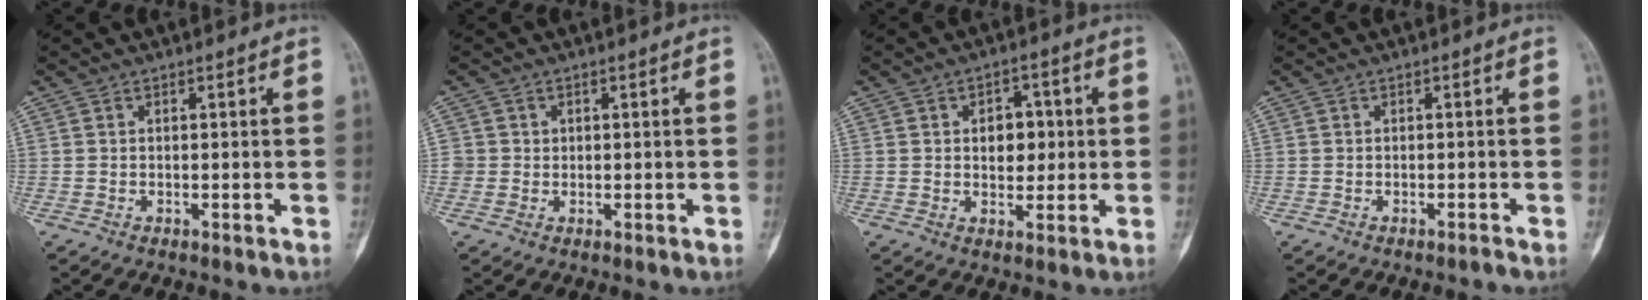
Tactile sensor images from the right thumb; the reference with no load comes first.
{"total": 1.8, "force": [0.3, 1.8, 0.1], "torque": [0.014, 0.004, 0.002]}
{"total": 6.1, "force": [0.8, 4.1, 4.3], "torque": [-0.026, -0.002, 0.011]}
{"total": 0.5, "force": [-0.5, -0.1, 0.2], "torque": [-0.005, 0.006, -0.009]}